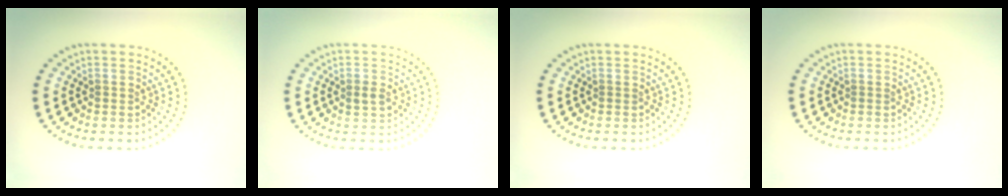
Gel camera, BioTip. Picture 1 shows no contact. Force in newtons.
{"total": 1.2, "press": 1.2, "slide": 0.1}
{"total": 0.0}
{"total": 0.0}